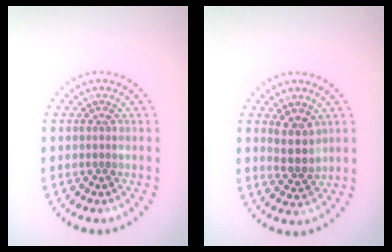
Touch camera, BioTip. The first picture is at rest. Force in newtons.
{"total": 3.0, "press": 2.7, "slide": 1.3}